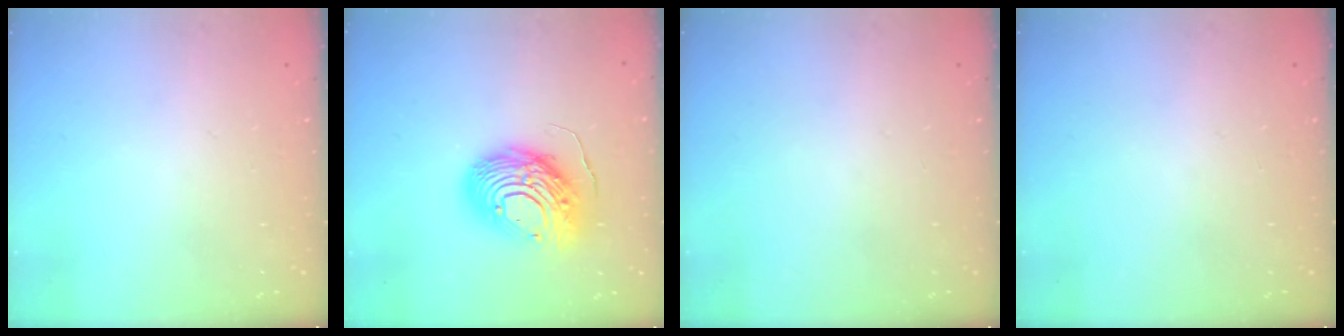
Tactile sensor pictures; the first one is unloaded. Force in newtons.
{"total": 14.3, "press": 14.3, "slide": 1.4}
{"total": 0.0}
{"total": 0.0}